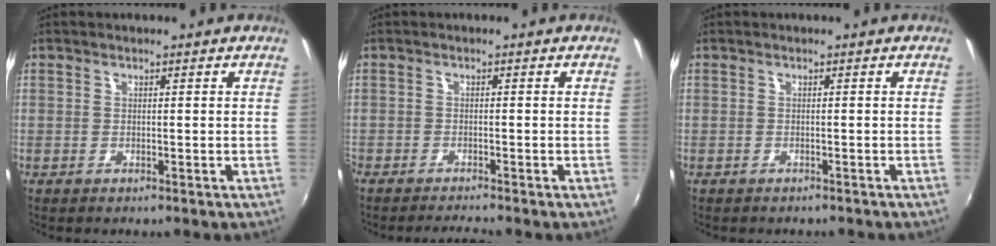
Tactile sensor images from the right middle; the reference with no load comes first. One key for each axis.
{"total": 2.9, "fx": -2.8, "fy": -0.5, "fz": 0.8, "tx": -0.025, "ty": -0.008, "tz": -0.051}
{"total": 1.4, "fx": -1.2, "fy": 0.5, "fz": 0.3, "tx": -0.011, "ty": -0.004, "tz": -0.016}